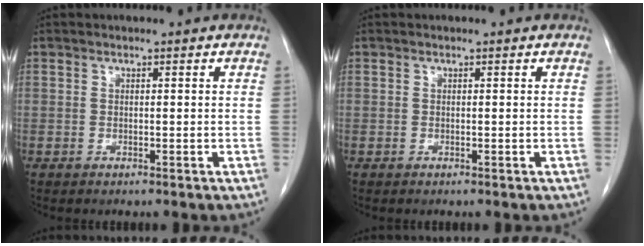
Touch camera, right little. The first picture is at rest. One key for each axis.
{"total": 0.0}